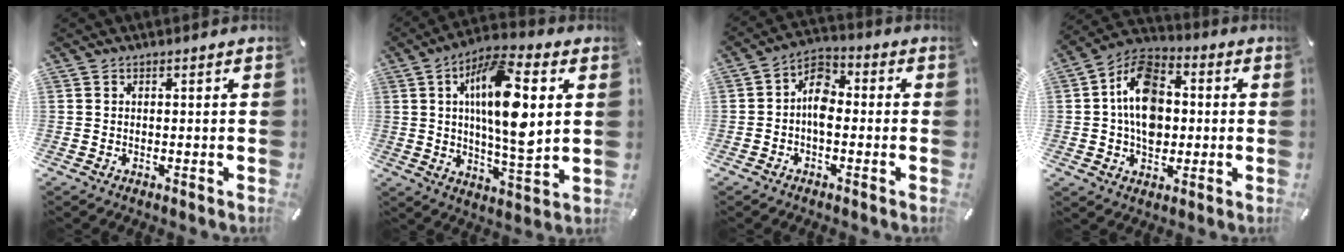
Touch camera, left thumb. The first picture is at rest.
{"total": 16.7, "force": [3.8, 6.1, 15.1], "torque": [-0.270, -0.011, 0.057]}
{"total": 7.1, "force": [-1.7, 4.4, 5.2], "torque": [-0.103, 0.021, -0.030]}
{"total": 13.8, "force": [-0.2, 10.2, 9.4], "torque": [-0.174, 0.019, -0.002]}